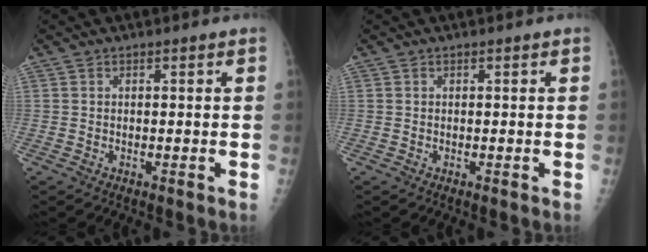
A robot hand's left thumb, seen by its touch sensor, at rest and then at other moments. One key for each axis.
{"total": 0.0}